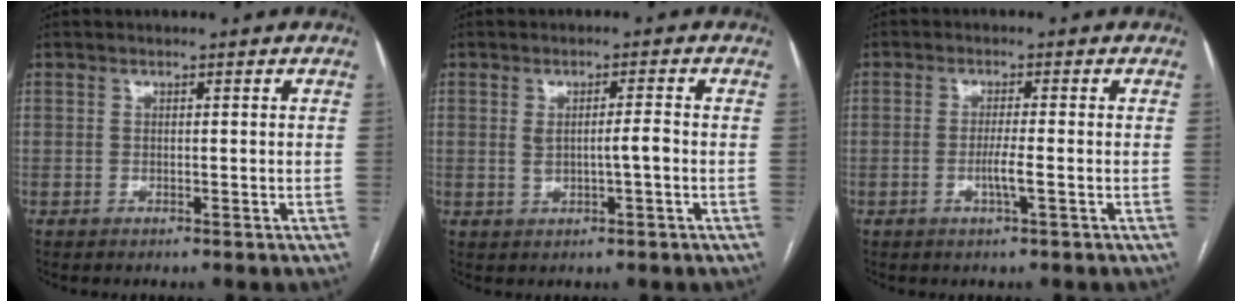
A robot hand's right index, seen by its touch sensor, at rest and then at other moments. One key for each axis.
{"total": 3.4, "fx": -0.3, "fy": 0.5, "fz": 3.3, "tx": -0.059, "ty": 0.002, "tz": 0.003}
{"total": 3.0, "fx": -1.0, "fy": -0.2, "fz": 2.8, "tx": -0.053, "ty": -0.004, "tz": -0.018}